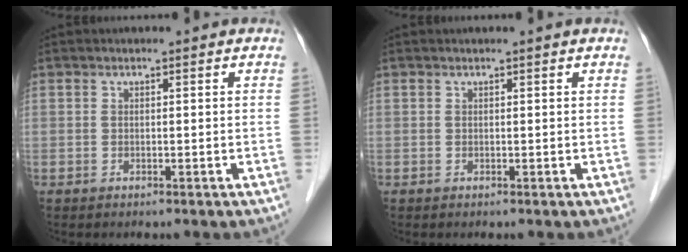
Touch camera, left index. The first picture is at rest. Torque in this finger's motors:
{"motor_torque": [-0.09, -0.26, 0.02, 0.01]}